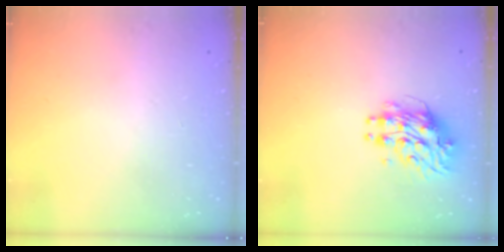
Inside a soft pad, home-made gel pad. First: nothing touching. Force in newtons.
{"total": 9.4, "press": 9.3, "slide": 0.9}